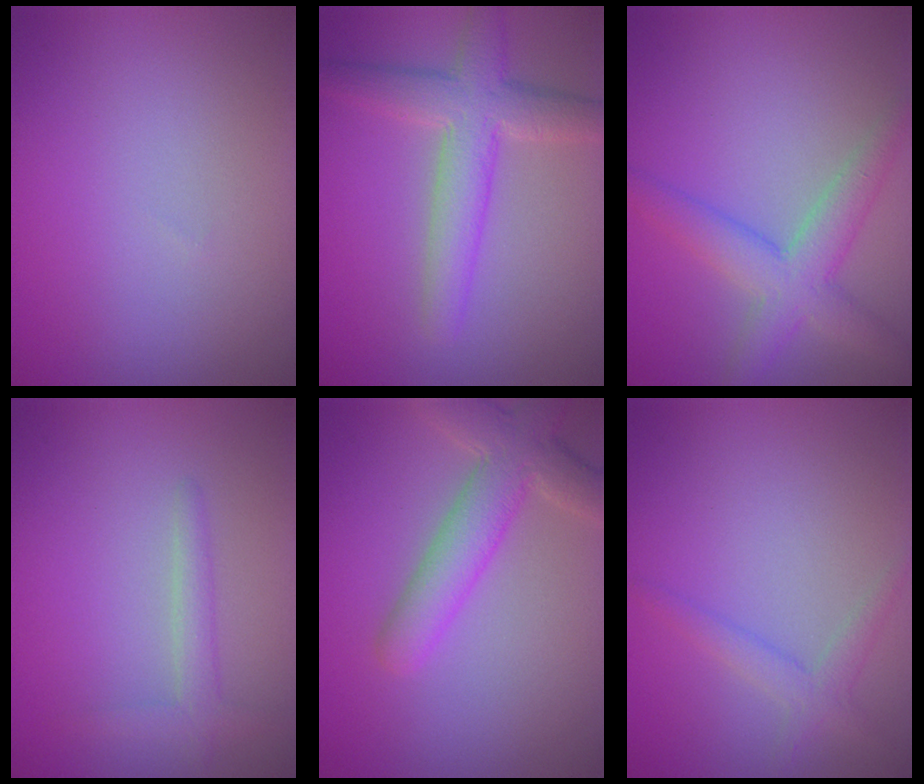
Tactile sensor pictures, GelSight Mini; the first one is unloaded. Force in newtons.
{"total": 5.0, "press": 5.0, "slide": 0.3}
{"total": 4.5, "press": 4.5, "slide": 0.2}
{"total": 1.9, "press": 1.9, "slide": 0.2}
{"total": 5.0, "press": 5.0, "slide": 0.5}
{"total": 2.0, "press": 2.0, "slide": 0.1}